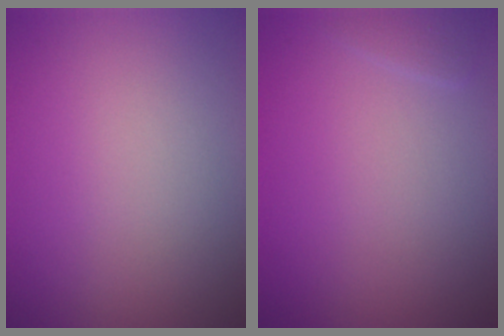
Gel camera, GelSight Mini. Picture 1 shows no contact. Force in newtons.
{"total": 0.7, "press": 0.7, "slide": 0.1}